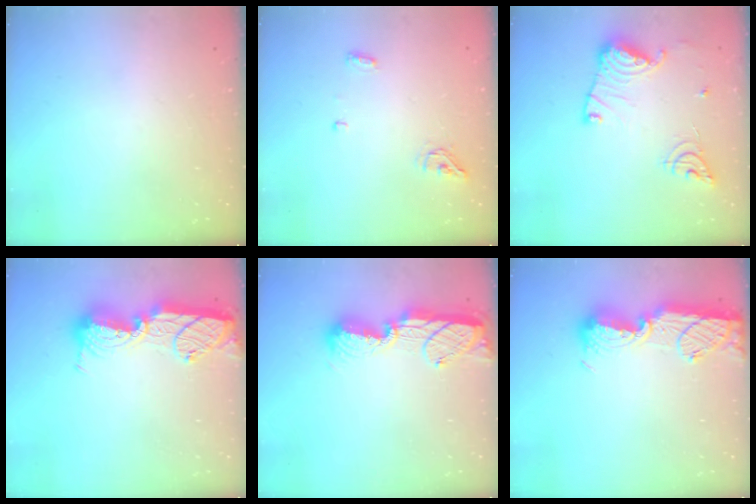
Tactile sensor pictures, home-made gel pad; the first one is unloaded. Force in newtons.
{"total": 4.9, "press": 4.8, "slide": 1.0}
{"total": 15.6, "press": 15.5, "slide": 1.5}
{"total": 14.9, "press": 14.9, "slide": 0.9}
{"total": 12.5, "press": 12.4, "slide": 1.0}
{"total": 12.9, "press": 12.8, "slide": 1.2}